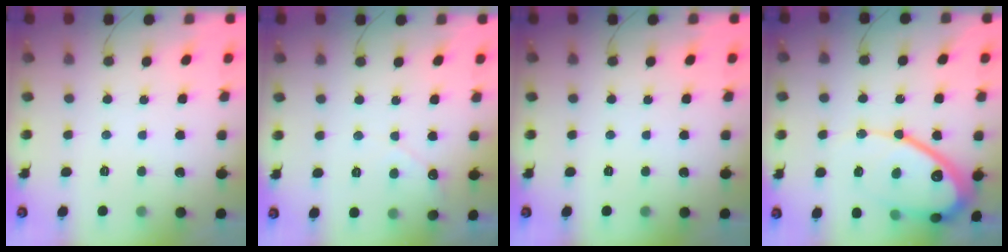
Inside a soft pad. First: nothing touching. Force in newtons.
{"total": 3.7, "press": 3.6, "slide": 0.3}
{"total": 0.0}
{"total": 19.2, "press": 19.1, "slide": 1.8}